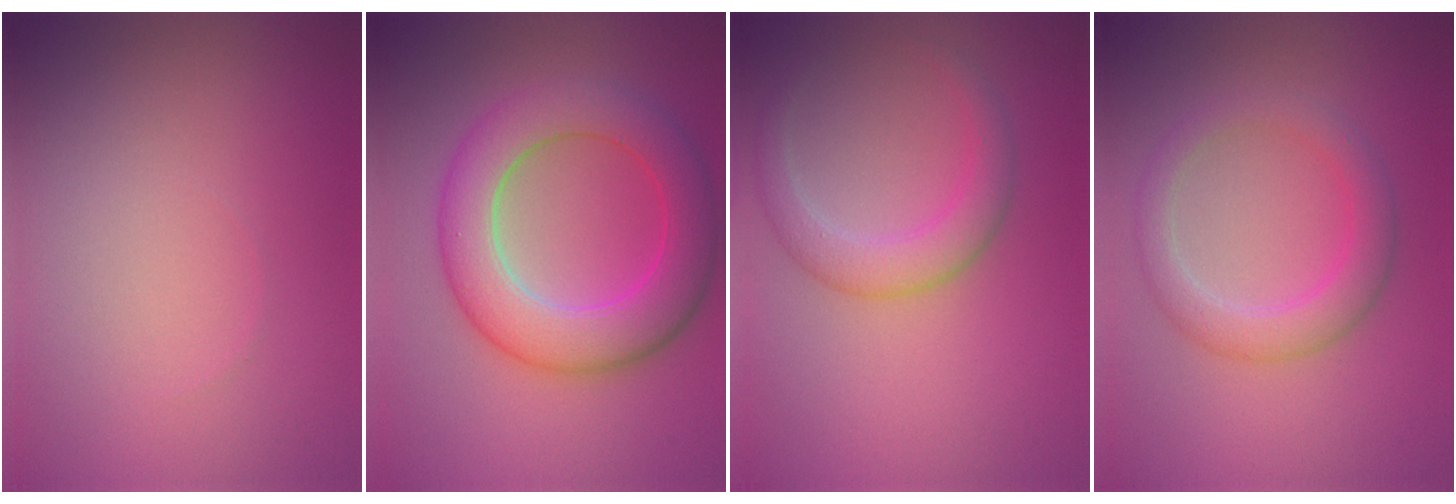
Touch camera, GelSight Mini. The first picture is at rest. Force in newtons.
{"total": 8.2, "press": 8.2, "slide": 0.2}
{"total": 3.2, "press": 3.2, "slide": 0.1}
{"total": 3.6, "press": 3.6, "slide": 0.2}